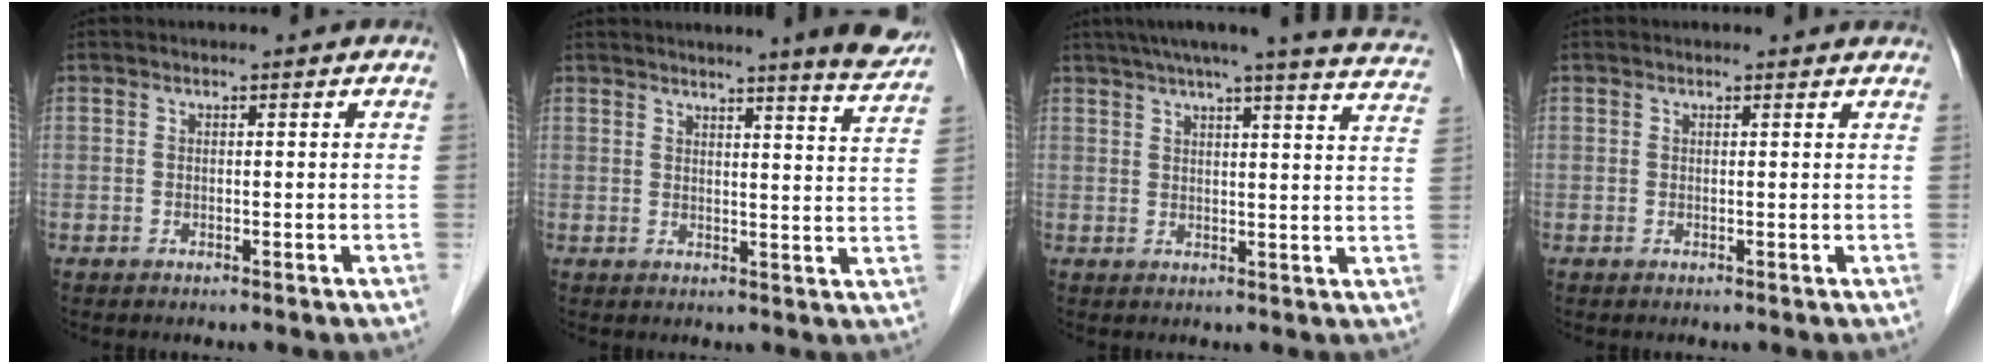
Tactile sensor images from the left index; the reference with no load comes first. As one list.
[{"total": 8.9, "force": [8.0, -0.6, 3.9], "torque": [-0.047, -0.024, 0.079]}, {"total": 20.8, "force": [18.4, 0.5, 9.7], "torque": [-0.137, -0.019, 0.213]}, {"total": 2.5, "force": [2.4, 0.4, 0.5], "torque": [-0.011, 0.005, 0.017]}]